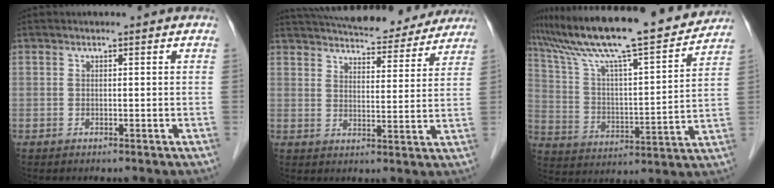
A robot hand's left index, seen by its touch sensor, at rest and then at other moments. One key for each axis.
{"total": 22.5, "fx": 20.5, "fy": 5.6, "fz": 7.5, "tx": -0.123, "ty": 0.012, "tz": 0.265}
{"total": 22.2, "fx": 19.5, "fy": 1.4, "fz": 10.6, "tx": -0.185, "ty": 0.000, "tz": 0.305}